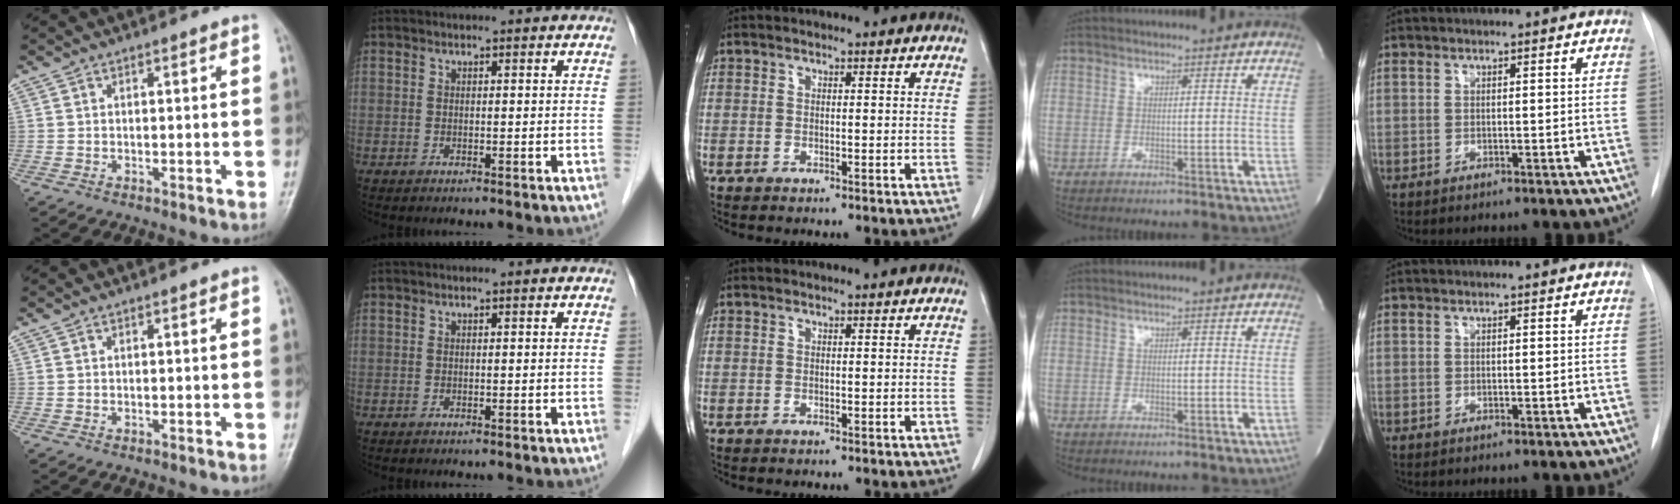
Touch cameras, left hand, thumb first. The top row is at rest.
{}